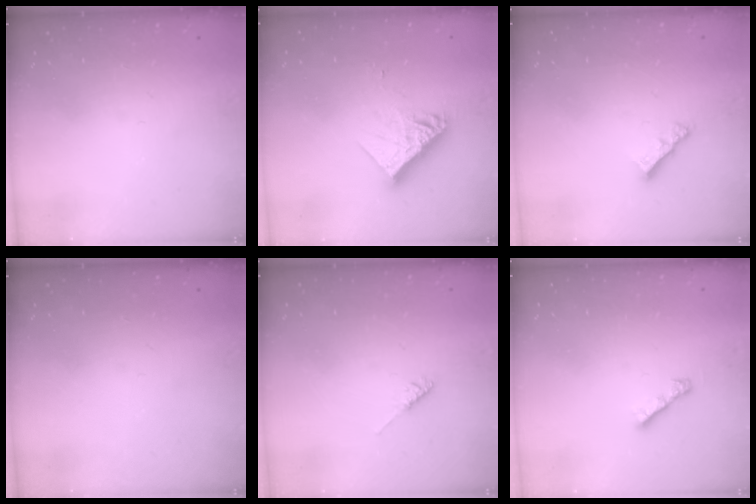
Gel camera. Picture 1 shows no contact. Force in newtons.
{"total": 12.1, "press": 12.0, "slide": 1.1}
{"total": 3.4, "press": 3.4, "slide": 0.2}
{"total": 0.0}
{"total": 3.5, "press": 3.5, "slide": 0.7}
{"total": 4.1, "press": 4.0, "slide": 0.7}